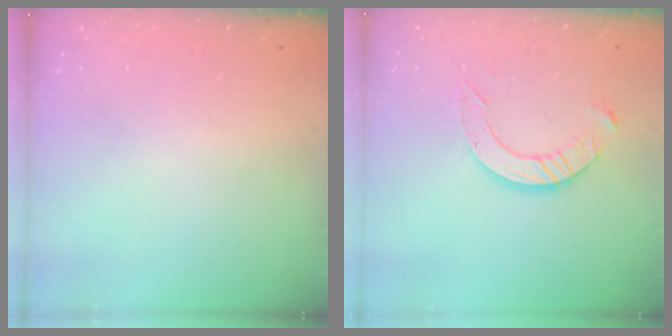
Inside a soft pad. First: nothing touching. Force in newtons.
{"total": 8.9, "press": 8.9, "slide": 0.9}